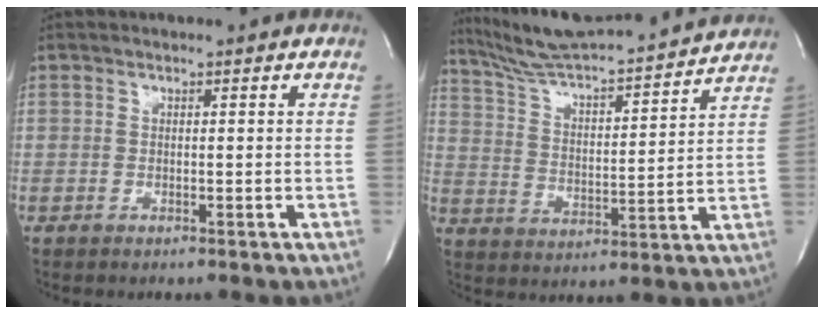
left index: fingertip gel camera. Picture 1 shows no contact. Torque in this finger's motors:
{"motor_torque": [0.10, -0.07, 0.24, 0.08]}